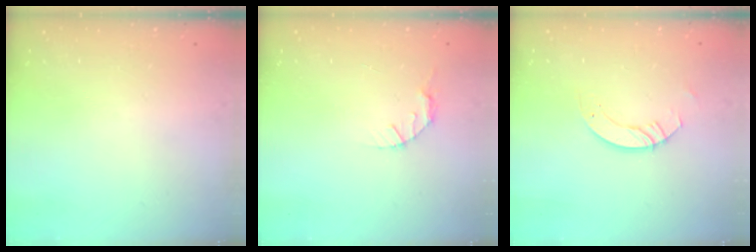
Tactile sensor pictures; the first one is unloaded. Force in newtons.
{"total": 2.8, "press": 2.8, "slide": 0.4}
{"total": 3.7, "press": 3.7, "slide": 0.3}